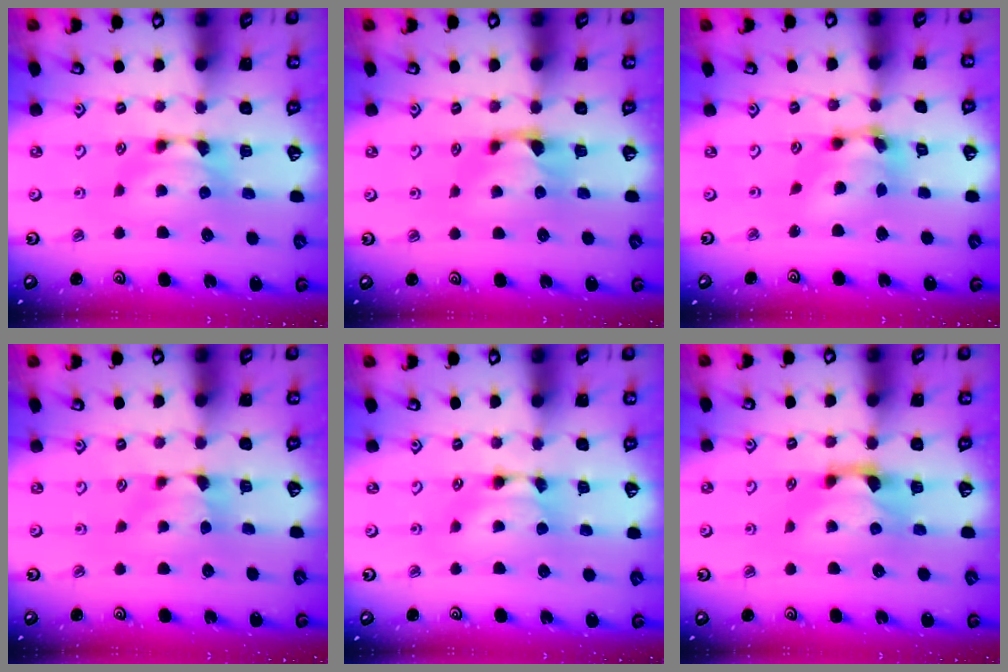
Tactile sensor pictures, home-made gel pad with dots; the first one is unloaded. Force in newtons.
{"total": 1.2, "press": 0.7, "slide": 1.0}
{"total": 5.0, "press": 4.6, "slide": 1.8}
{"total": 0.6, "press": 0.2, "slide": 0.5}
{"total": 1.7, "press": 1.7, "slide": 0.1}
{"total": 1.3, "press": 0.4, "slide": 1.3}